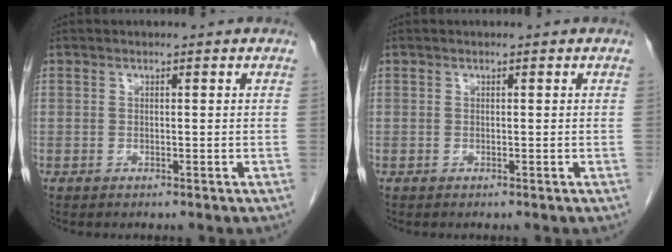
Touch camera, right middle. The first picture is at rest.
{"total": 0.0}